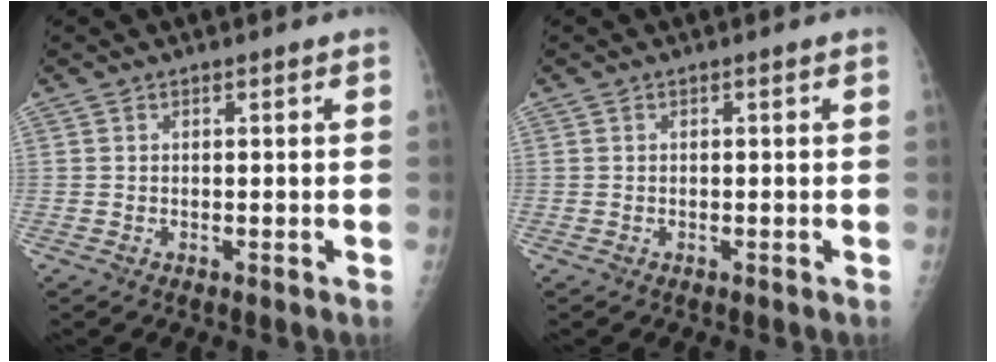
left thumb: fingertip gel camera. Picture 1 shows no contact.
{"total": 0.0}